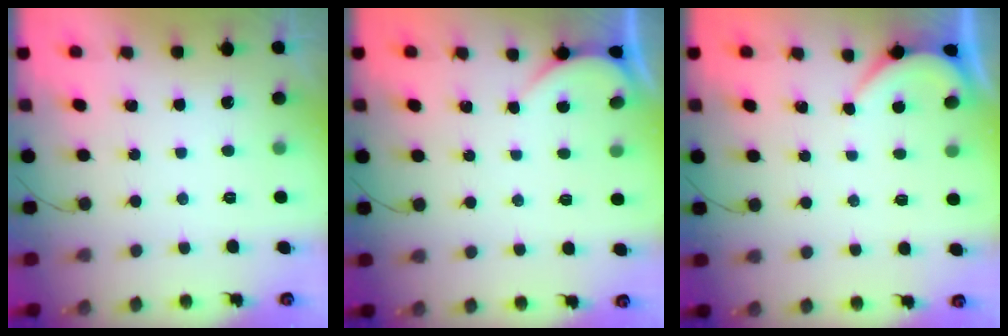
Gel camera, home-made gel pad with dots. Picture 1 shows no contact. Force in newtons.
{"total": 0.7, "press": 0.7, "slide": 0.1}
{"total": 2.2, "press": 2.2, "slide": 0.4}